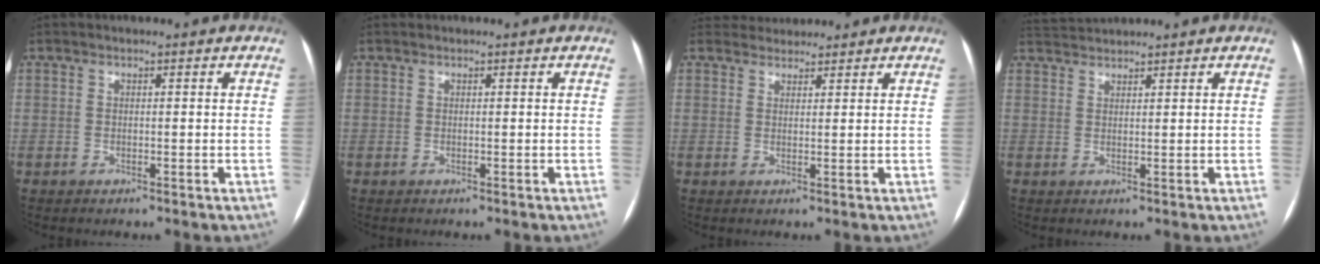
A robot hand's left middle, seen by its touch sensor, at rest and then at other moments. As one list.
[{"total": 0.0}, {"total": 3.1, "force": [3.0, 0.9, -0.3], "torque": [0.007, 0.023, 0.050]}, {"total": 3.5, "force": [3.5, -0.3, 0.2], "torque": [-0.009, 0.023, 0.069]}]